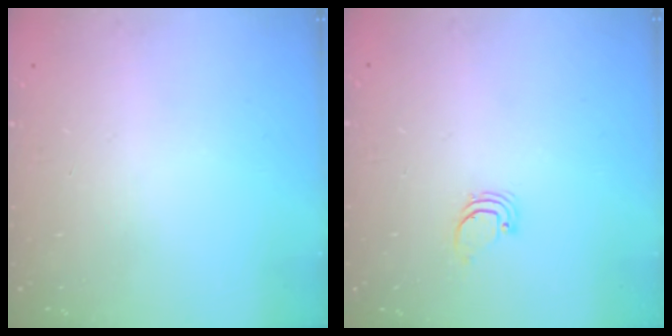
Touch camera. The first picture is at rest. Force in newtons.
{"total": 0.9, "press": 0.9, "slide": 0.0}